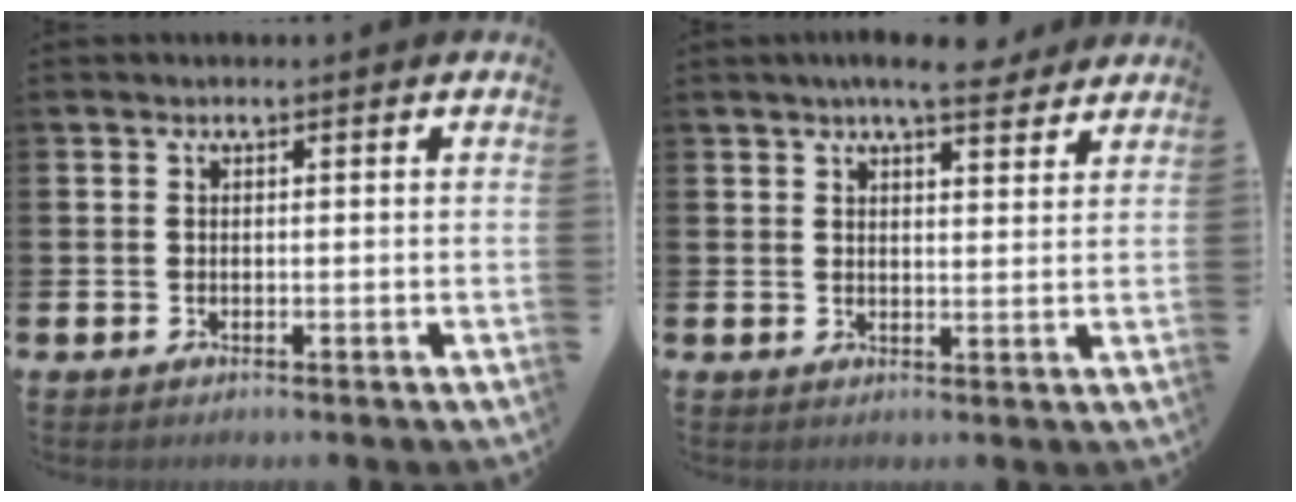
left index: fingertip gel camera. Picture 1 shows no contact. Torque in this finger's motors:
{"motor_torque": [1.07, -1.07, 0.59, 0.15]}